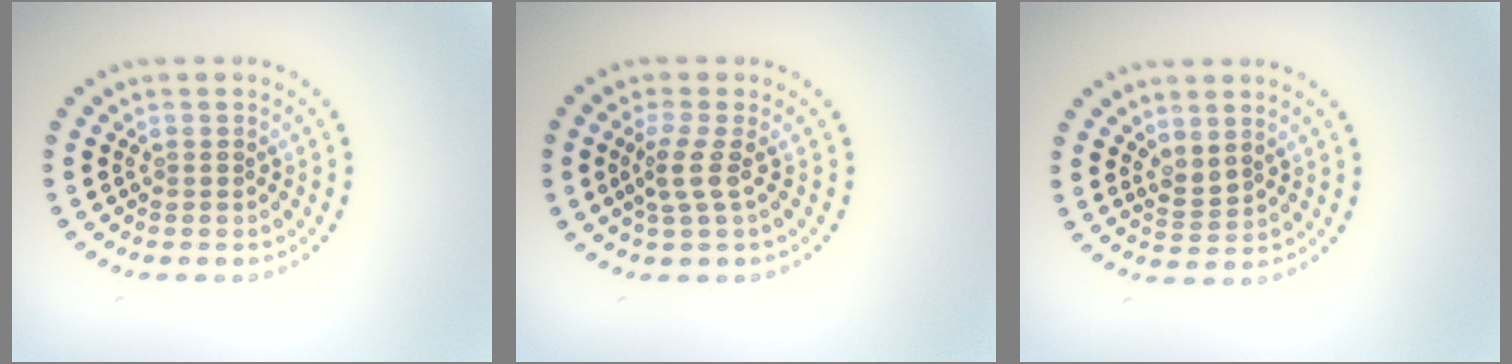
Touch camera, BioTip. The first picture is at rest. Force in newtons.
{"total": 2.1, "press": 1.5, "slide": 1.5}
{"total": 1.4, "press": 1.1, "slide": 0.8}